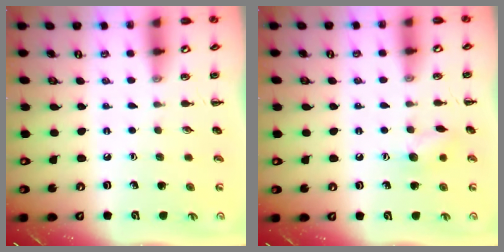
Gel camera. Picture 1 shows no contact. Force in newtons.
{"total": 6.5, "press": 6.4, "slide": 0.8}